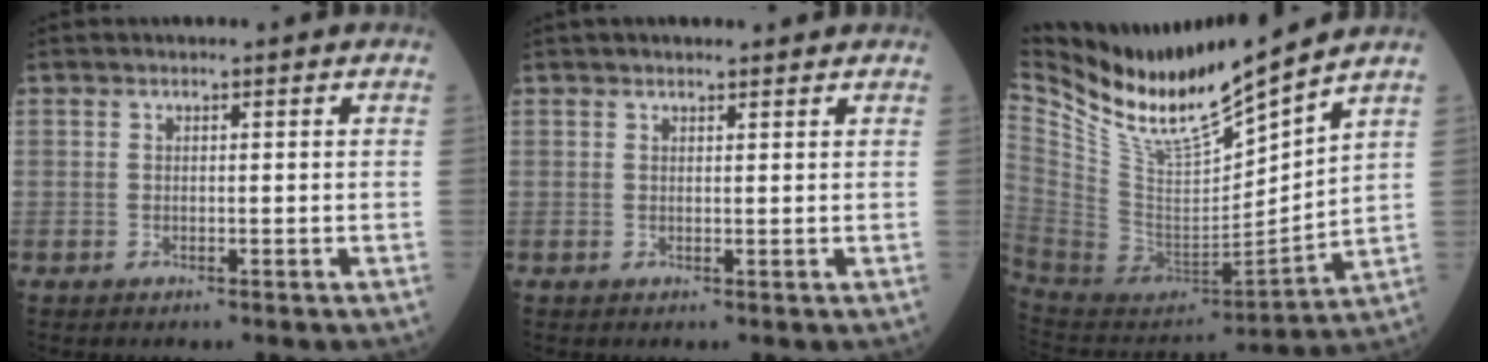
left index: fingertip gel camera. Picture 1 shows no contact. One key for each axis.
{"total": 3.2, "fx": 2.8, "fy": 0.7, "fz": 1.3, "tx": -0.015, "ty": 0.022, "tz": 0.035}
{"total": 14.6, "fx": 12.8, "fy": 1.0, "fz": 7.1, "tx": -0.142, "ty": -0.022, "tz": 0.261}